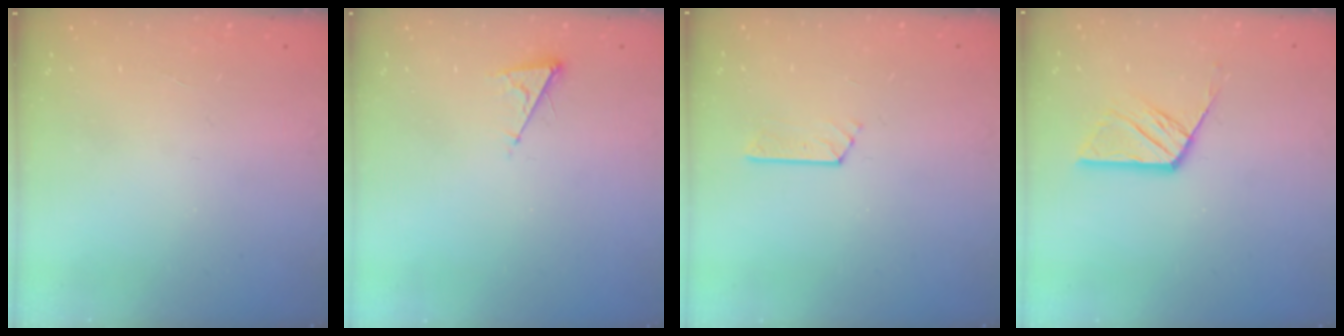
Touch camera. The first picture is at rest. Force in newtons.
{"total": 4.3, "press": 4.2, "slide": 0.5}
{"total": 3.5, "press": 3.5, "slide": 0.4}
{"total": 9.6, "press": 9.6, "slide": 0.5}